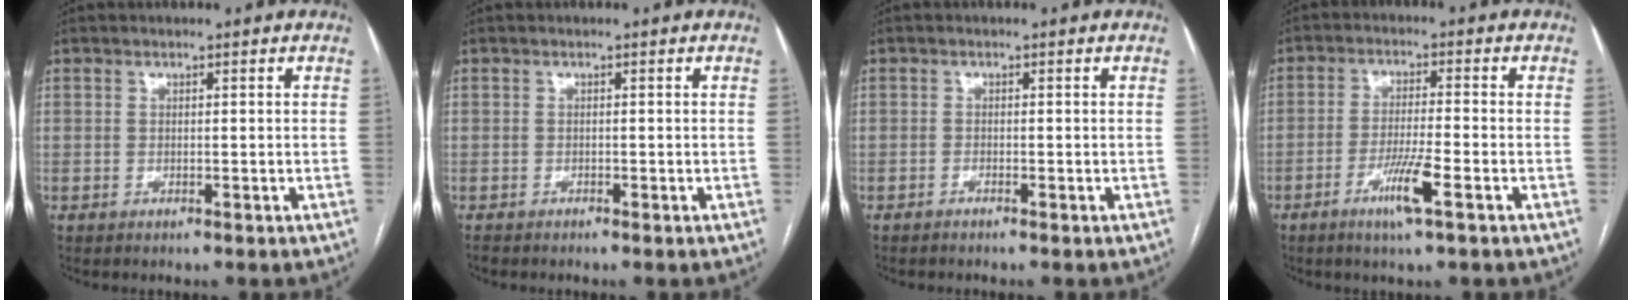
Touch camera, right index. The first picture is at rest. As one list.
[{"total": 0.5, "force": [-0.5, 0.0, 0.0], "torque": [-0.005, -0.003, -0.013]}, {"total": 0.5, "force": [-0.5, -0.1, 0.2], "torque": [-0.004, 0.000, -0.010]}, {"total": 6.4, "force": [-3.1, -0.1, 5.6], "torque": [-0.106, -0.011, -0.058]}]